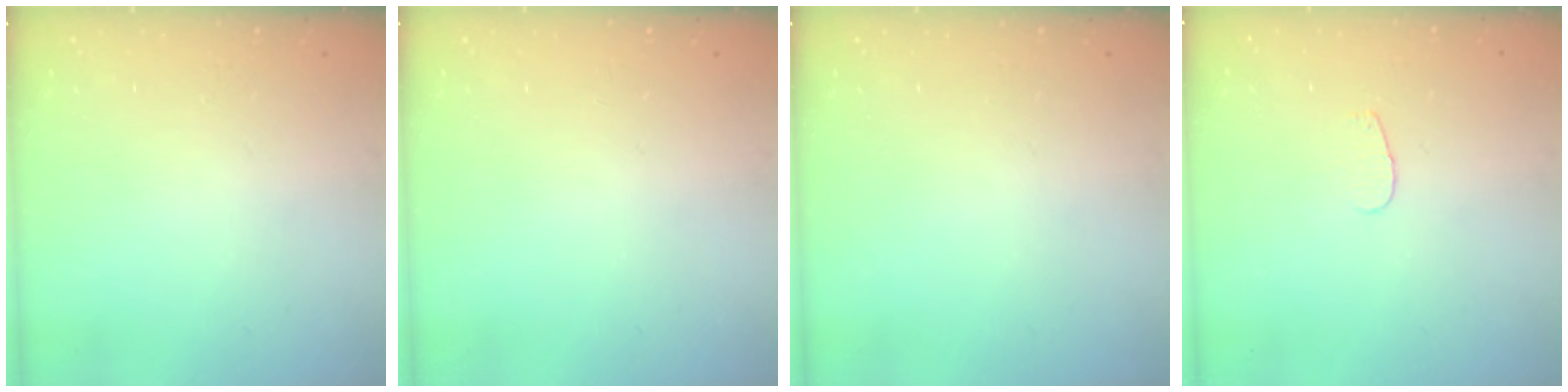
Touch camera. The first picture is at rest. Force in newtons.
{"total": 0.0}
{"total": 0.0}
{"total": 2.8, "press": 2.8, "slide": 0.2}